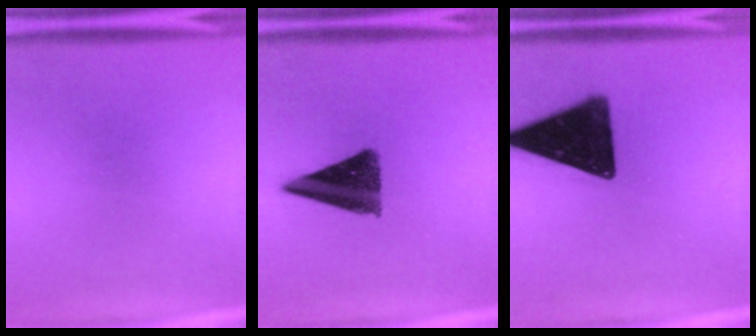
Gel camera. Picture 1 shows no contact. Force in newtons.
{"total": 11.2}
{"total": 17.2}